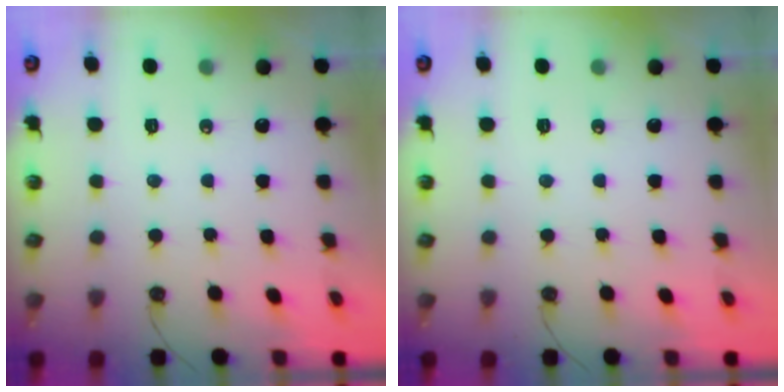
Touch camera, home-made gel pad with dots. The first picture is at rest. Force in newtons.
{"total": 0.0}